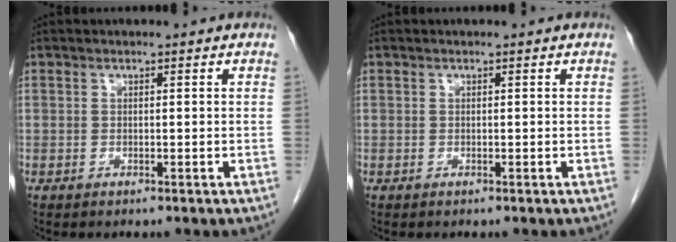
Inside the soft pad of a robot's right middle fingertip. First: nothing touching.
{"total": 0.0}